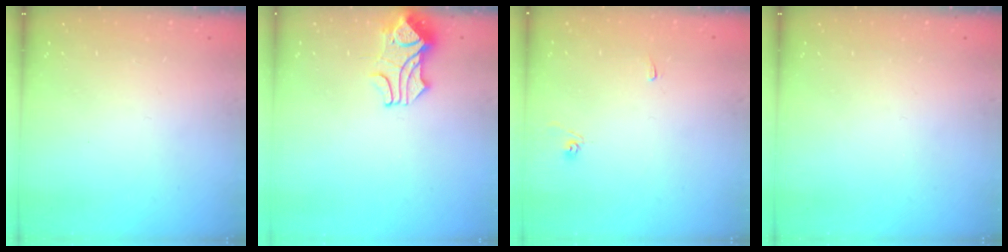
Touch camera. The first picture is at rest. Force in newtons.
{"total": 1.7, "press": 1.3, "slide": 1.0}
{"total": 4.0, "press": 4.0, "slide": 0.3}
{"total": 0.0}